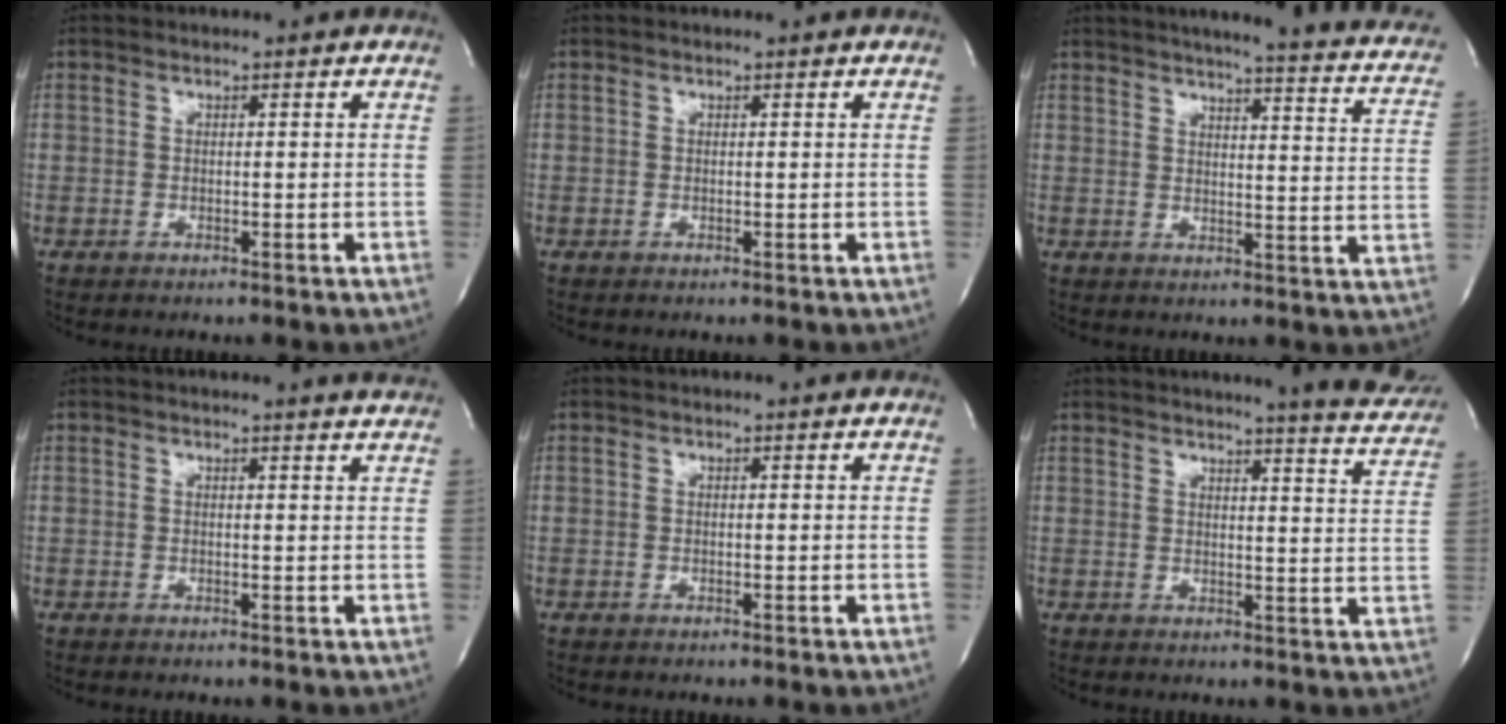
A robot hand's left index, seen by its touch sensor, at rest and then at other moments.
{"total": 0.0}
{"total": 19.2, "force": [15.7, 2.1, 10.7], "torque": [-0.140, -0.026, 0.166]}
{"total": 3.3, "force": [3.2, -0.4, 0.8], "torque": [-0.013, -0.017, 0.016]}
{"total": 0.0}
{"total": 13.5, "force": [12.6, 0.4, 4.8], "torque": [-0.053, -0.072, 0.123]}